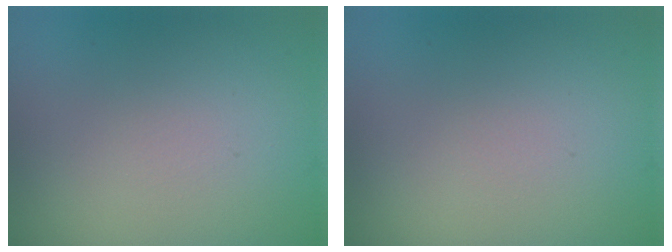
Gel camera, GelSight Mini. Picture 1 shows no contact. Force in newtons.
{"total": 0.0}